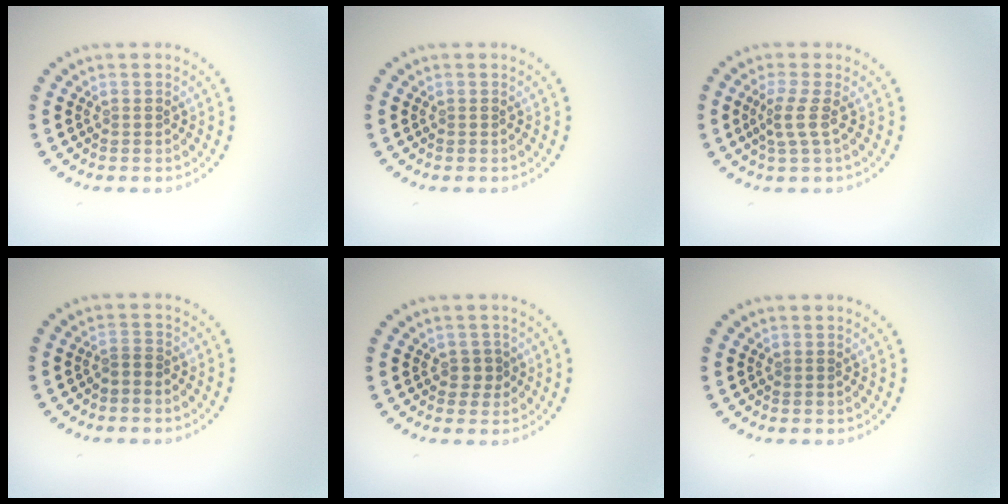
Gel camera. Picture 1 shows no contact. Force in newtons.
{"total": 0.0}
{"total": 2.1, "press": 1.5, "slide": 1.4}
{"total": 0.9, "press": 0.7, "slide": 0.7}
{"total": 1.3, "press": 1.1, "slide": 0.6}
{"total": 0.0}